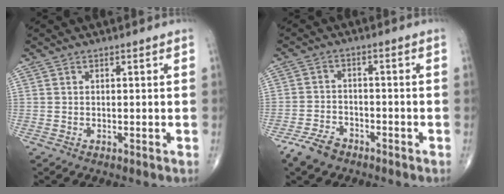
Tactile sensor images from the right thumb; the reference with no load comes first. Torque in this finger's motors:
{"motor_torque": [1.31, 0.93, 0.19, -0.67, -0.01]}